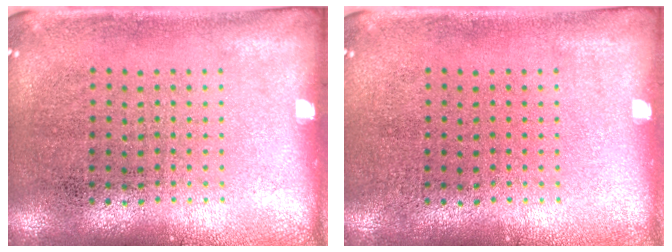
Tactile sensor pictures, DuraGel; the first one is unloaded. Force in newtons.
{"total": 0.0}